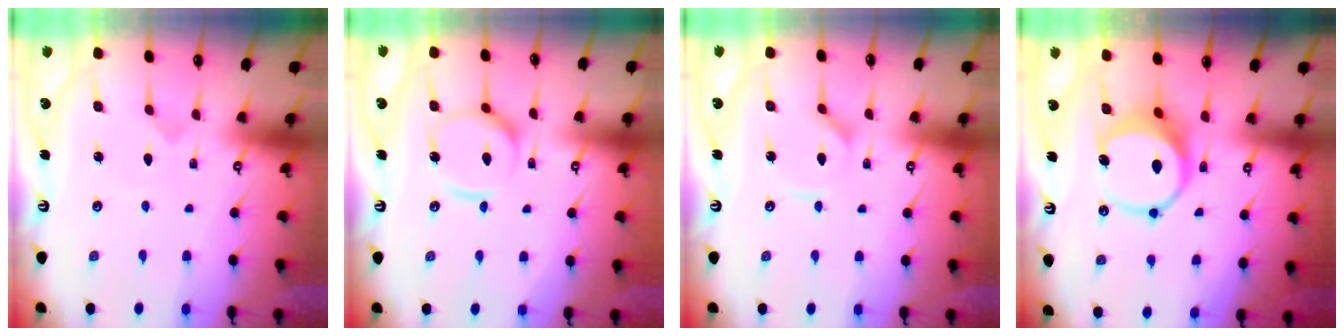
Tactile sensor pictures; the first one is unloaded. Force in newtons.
{"total": 11.6, "press": 11.6, "slide": 1.3}
{"total": 2.5, "press": 2.5, "slide": 0.4}
{"total": 9.2, "press": 9.1, "slide": 1.1}